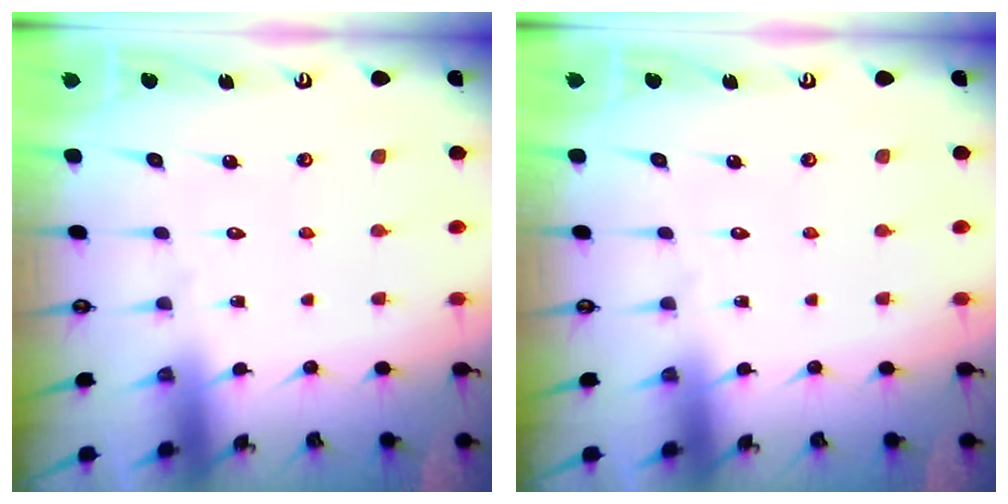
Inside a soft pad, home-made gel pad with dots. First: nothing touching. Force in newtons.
{"total": 0.0}